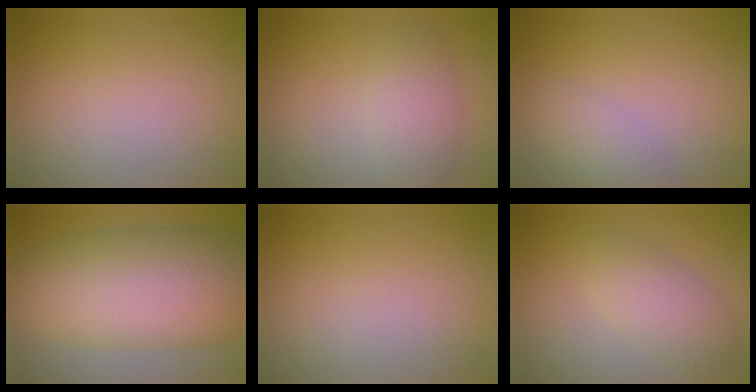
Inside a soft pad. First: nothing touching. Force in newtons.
{"total": 3.1, "press": 3.1, "slide": 0.2}
{"total": 2.1, "press": 2.1, "slide": 0.1}
{"total": 12.8, "press": 12.8, "slide": 0.2}
{"total": 0.0}
{"total": 3.5, "press": 3.5, "slide": 0.1}